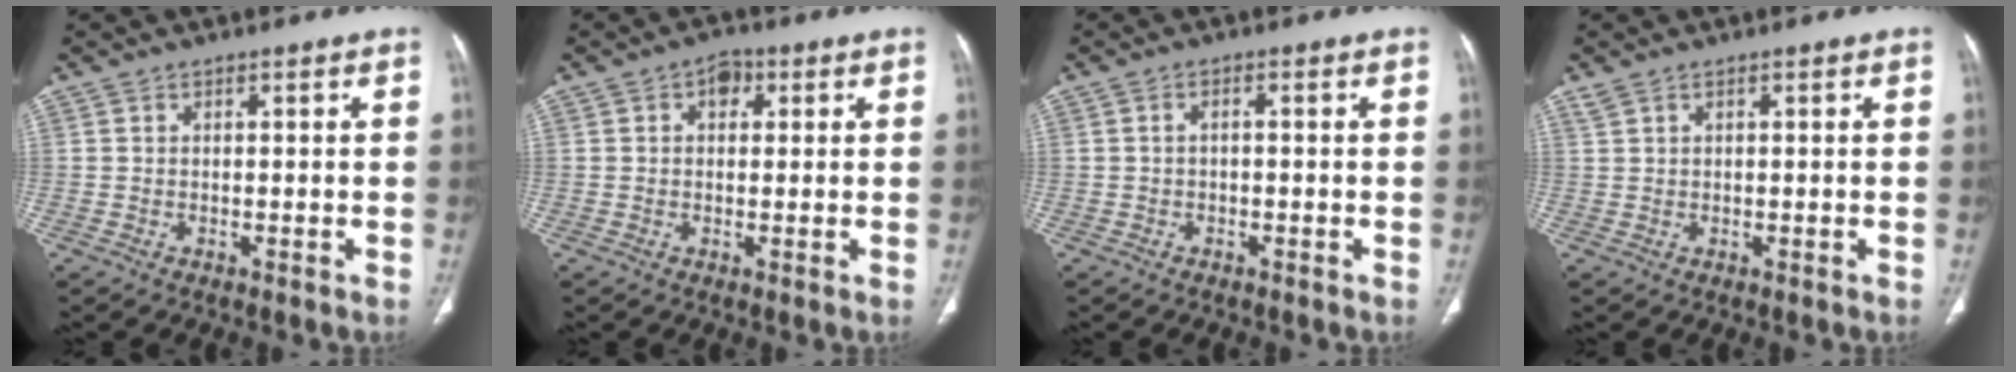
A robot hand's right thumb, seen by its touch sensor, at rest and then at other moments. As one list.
[{"total": 3.2, "force": [1.1, 2.3, 1.9], "torque": [-0.012, 0.004, 0.012]}, {"total": 0.9, "force": [-0.2, 0.5, 0.8], "torque": [-0.013, 0.006, -0.006]}, {"total": 1.0, "force": [0.9, 0.3, 0.3], "torque": [-0.008, 0.008, 0.022]}]